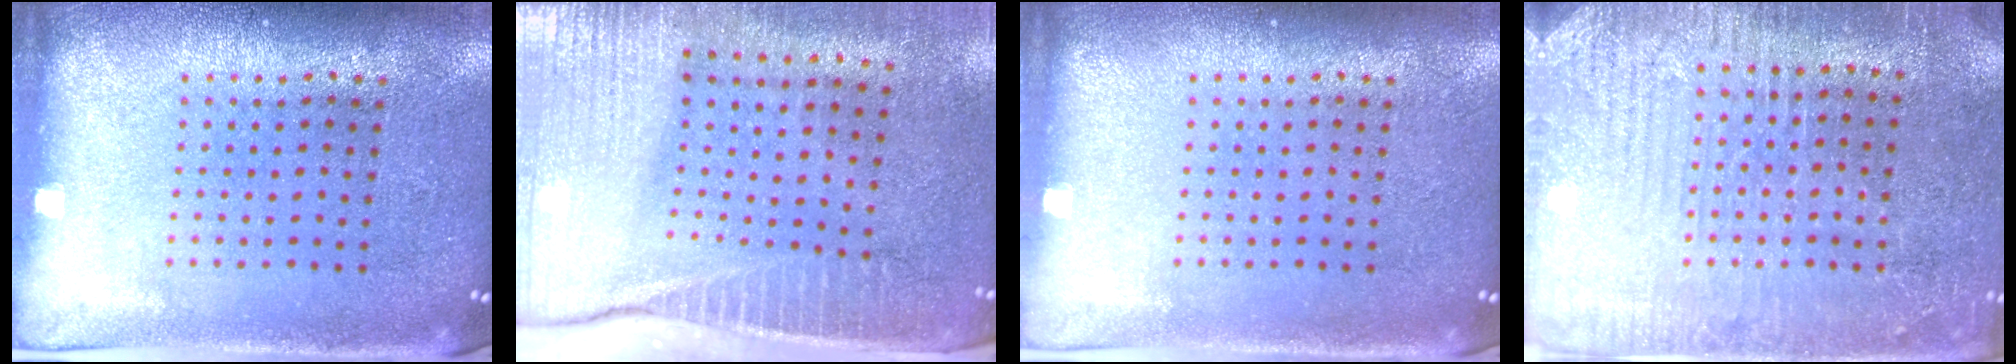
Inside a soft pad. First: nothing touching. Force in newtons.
{"total": 4.1, "press": 3.6, "slide": 1.9}
{"total": 0.0}
{"total": 3.2, "press": 3.1, "slide": 0.7}